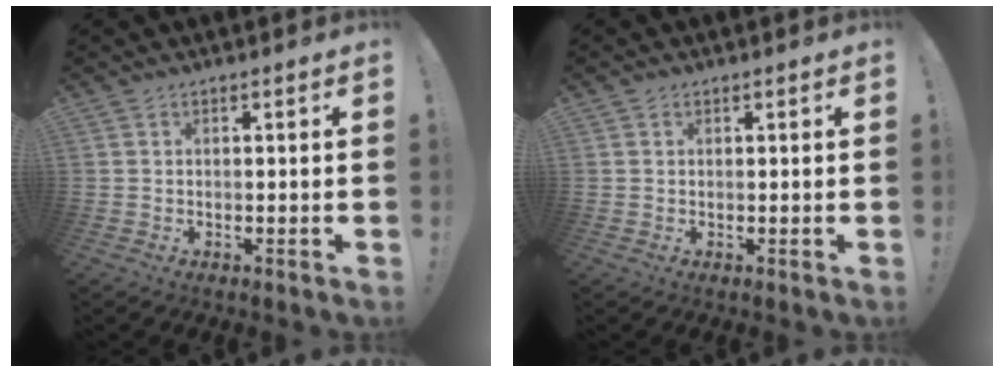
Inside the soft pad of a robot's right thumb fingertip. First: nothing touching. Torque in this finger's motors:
{"motor_torque": [-0.02, 0.02, 0.06, -0.06, 0.00]}